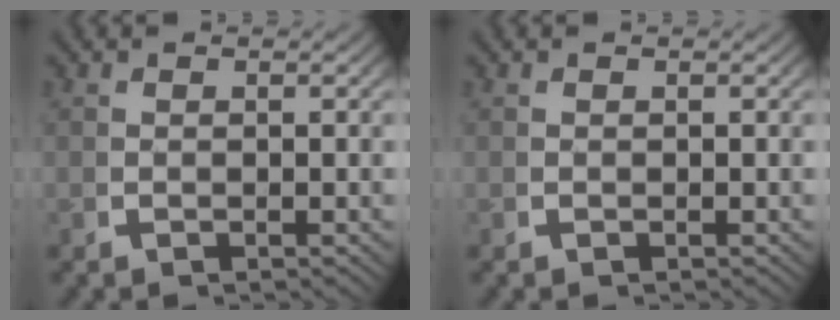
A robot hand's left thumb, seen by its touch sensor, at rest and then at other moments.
{"total": 0.0}